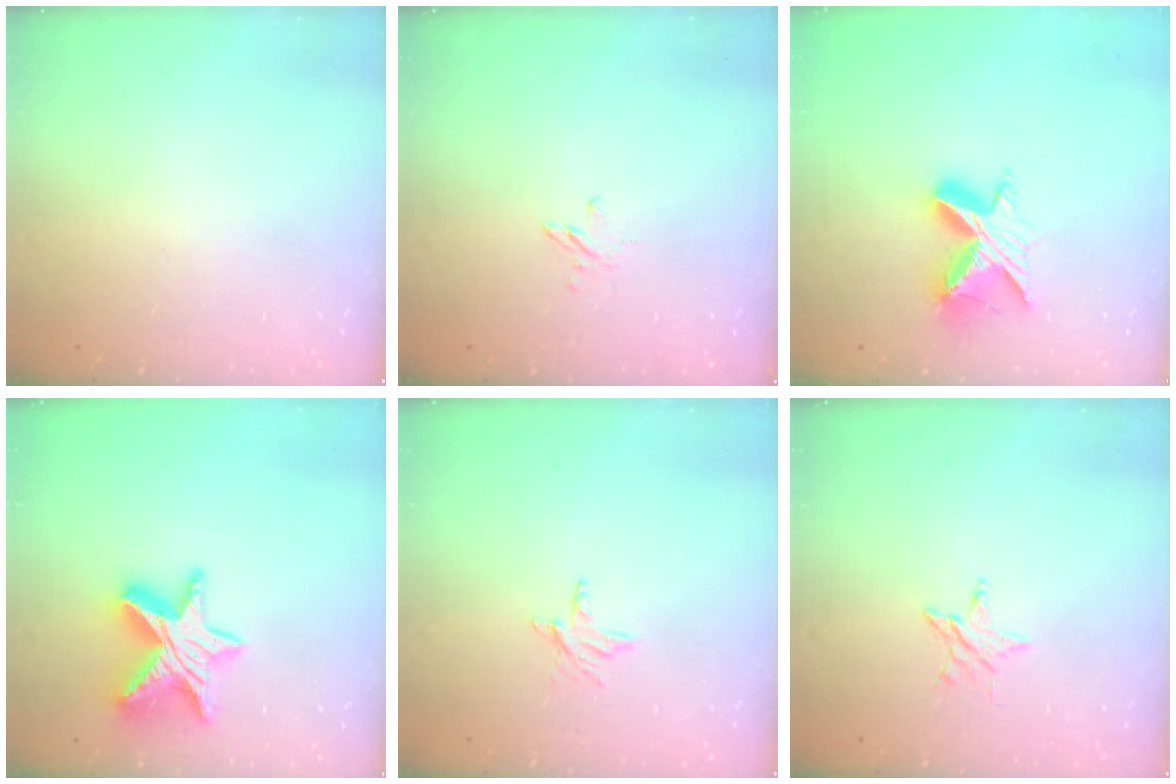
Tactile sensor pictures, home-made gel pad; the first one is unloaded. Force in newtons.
{"total": 2.7, "press": 2.7, "slide": 0.2}
{"total": 10.8, "press": 10.7, "slide": 0.7}
{"total": 16.4, "press": 16.3, "slide": 1.2}
{"total": 3.5, "press": 3.5, "slide": 0.4}
{"total": 3.7, "press": 3.7, "slide": 0.2}